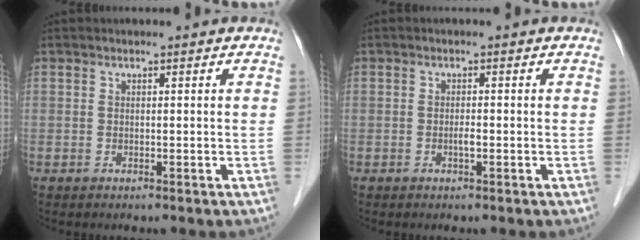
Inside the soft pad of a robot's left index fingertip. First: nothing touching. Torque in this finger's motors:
{"motor_torque": [0.09, 0.05, 0.00, 0.00]}